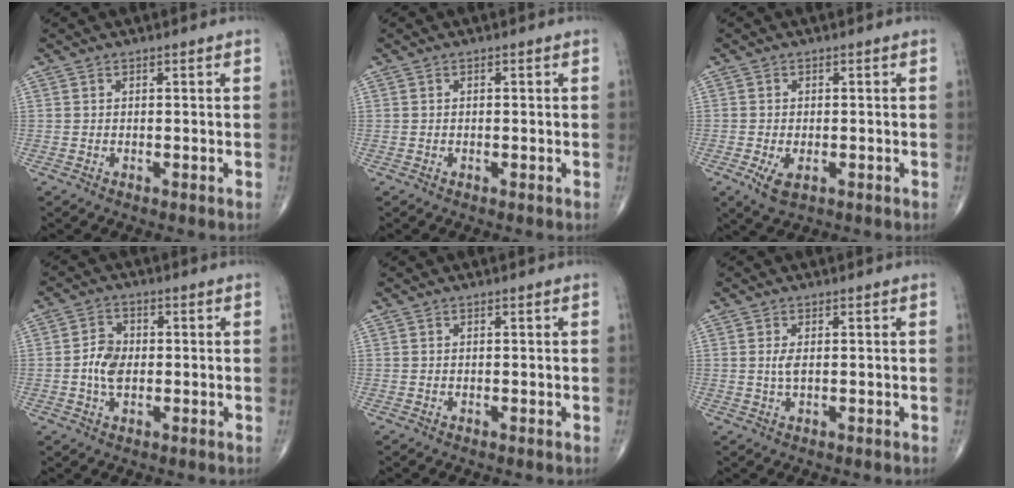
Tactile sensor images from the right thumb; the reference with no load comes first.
{"total": 0.0}
{"total": 3.9, "force": [-1.4, 2.0, 3.0], "torque": [-0.058, -0.005, -0.019]}
{"total": 5.0, "force": [-0.4, 3.4, 3.6], "torque": [-0.064, 0.008, -0.011]}
{"total": 0.0}
{"total": 1.8, "force": [0.3, 0.6, 1.7], "torque": [-0.040, -0.002, 0.009]}